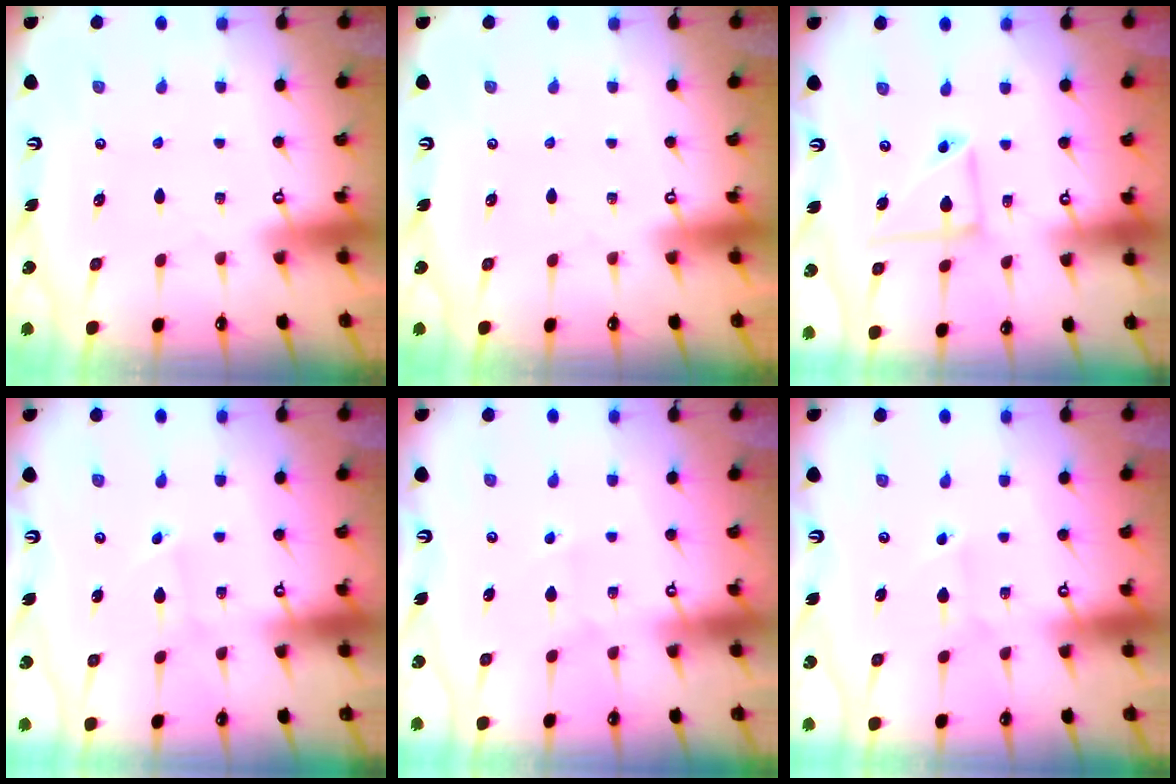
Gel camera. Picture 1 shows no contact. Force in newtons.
{"total": 0.0}
{"total": 7.9, "press": 7.9, "slide": 0.6}
{"total": 1.7, "press": 1.7, "slide": 0.1}
{"total": 2.7, "press": 2.6, "slide": 0.3}
{"total": 2.3, "press": 2.3, "slide": 0.2}